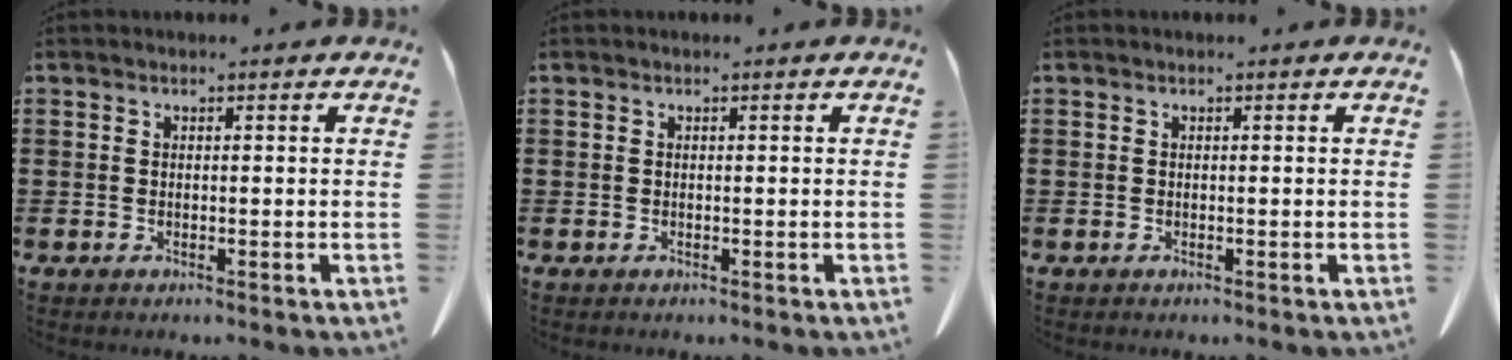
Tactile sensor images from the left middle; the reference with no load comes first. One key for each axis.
{"total": 0.0}
{"total": 0.0}